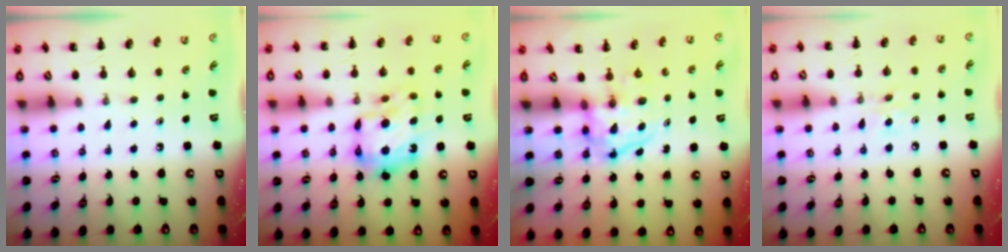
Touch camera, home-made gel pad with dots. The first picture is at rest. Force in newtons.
{"total": 13.6, "press": 13.5, "slide": 1.5}
{"total": 3.7, "press": 3.7, "slide": 0.6}
{"total": 3.9, "press": 3.6, "slide": 1.3}